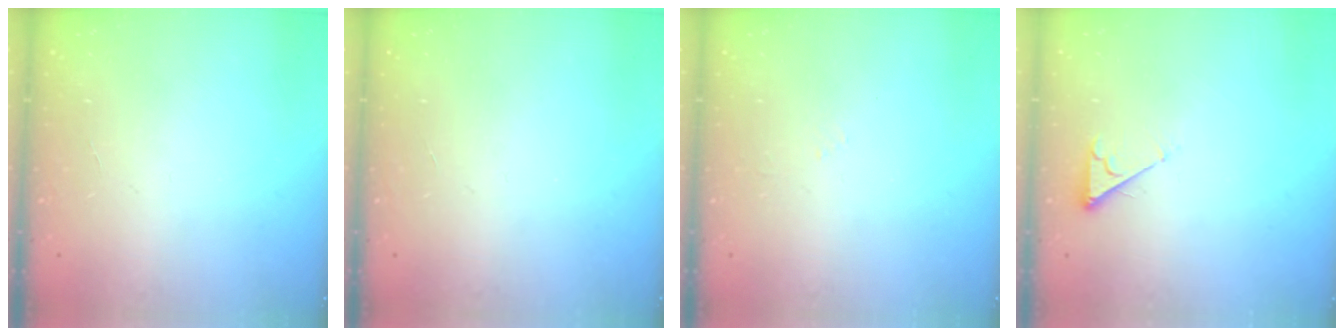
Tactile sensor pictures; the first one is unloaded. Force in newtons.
{"total": 0.0}
{"total": 3.1, "press": 3.1, "slide": 0.4}
{"total": 3.9, "press": 3.9, "slide": 0.6}